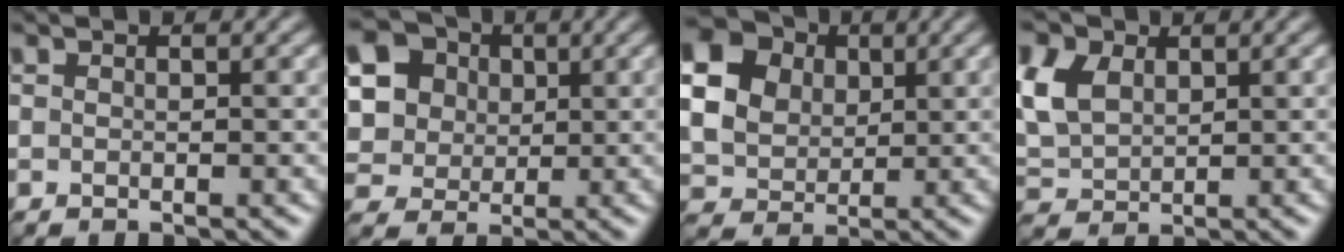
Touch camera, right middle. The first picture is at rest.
{"total": 14.7, "force": [4.5, 12.7, 5.7], "torque": [-0.179, 0.026, 0.076]}
{"total": 14.6, "force": [4.9, 12.2, 6.3], "torque": [-0.175, 0.023, 0.081]}
{"total": 5.9, "force": [2.3, 4.1, 3.6], "torque": [-0.110, 0.018, 0.043]}